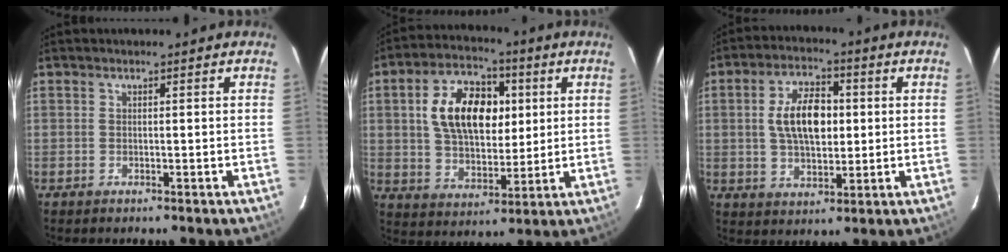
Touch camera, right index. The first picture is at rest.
{"total": 14.7, "force": [3.4, 9.0, 11.1], "torque": [-0.206, 0.025, 0.063]}
{"total": 10.1, "force": [1.2, 5.4, 8.4], "torque": [-0.155, 0.012, 0.025]}